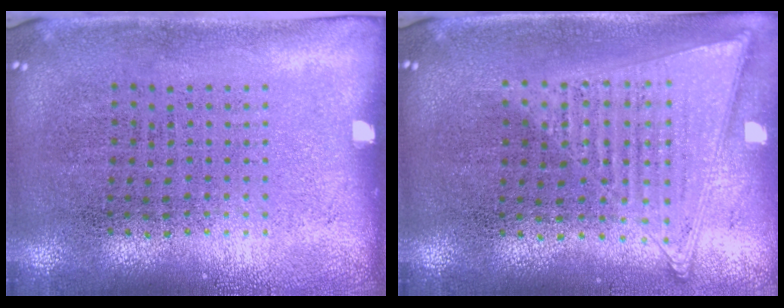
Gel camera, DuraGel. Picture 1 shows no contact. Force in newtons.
{"total": 1.2, "press": 1.2, "slide": 0.2}